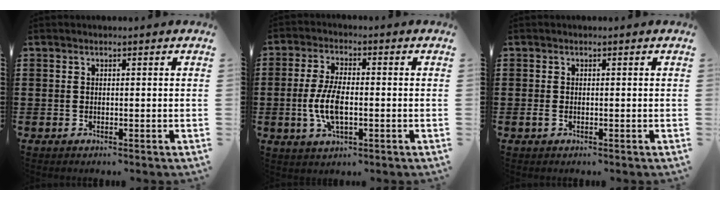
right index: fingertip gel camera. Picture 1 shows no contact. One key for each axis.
{"total": 7.1, "fx": -1.1, "fy": 3.1, "fz": 6.3, "tx": -0.146, "ty": -0.004, "tz": -0.027}
{"total": 0.8, "fx": -0.3, "fy": 0.5, "fz": 0.5, "tx": -0.011, "ty": 0.000, "tz": -0.007}